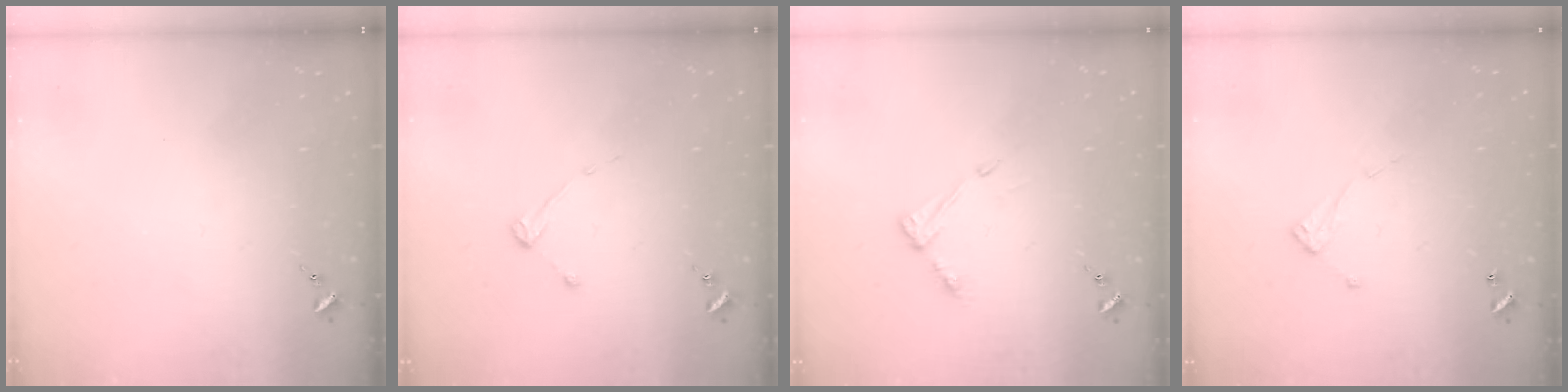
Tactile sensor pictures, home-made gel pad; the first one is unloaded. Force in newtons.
{"total": 2.6, "press": 2.5, "slide": 0.4}
{"total": 5.6, "press": 5.6, "slide": 0.3}
{"total": 6.9, "press": 6.9, "slide": 0.3}